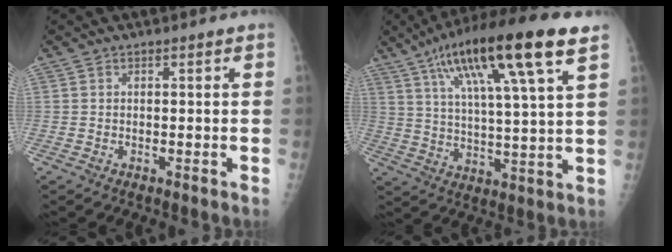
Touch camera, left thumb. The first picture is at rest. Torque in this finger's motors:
{"motor_torque": [0.22, 0.69, 1.75, -1.02, 0.19]}